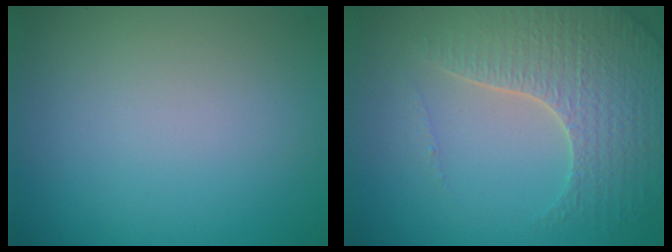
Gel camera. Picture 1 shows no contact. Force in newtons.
{"total": 4.9, "press": 4.4, "slide": 2.3}